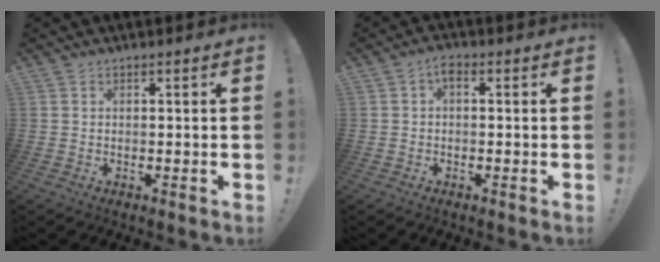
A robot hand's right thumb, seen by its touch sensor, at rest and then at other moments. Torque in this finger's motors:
{"motor_torque": [-0.11, 0.11, -0.02, -0.02, 0.05]}